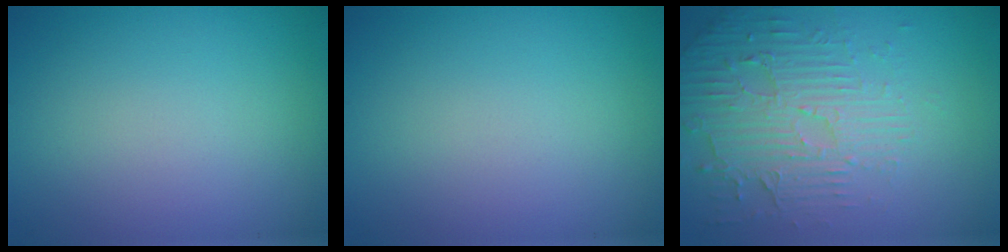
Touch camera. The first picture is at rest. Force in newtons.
{"total": 0.0}
{"total": 6.0, "press": 3.7, "slide": 4.7}